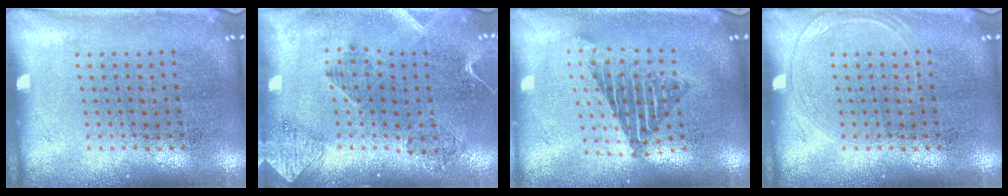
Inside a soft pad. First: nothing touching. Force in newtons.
{"total": 1.9, "press": 1.6, "slide": 0.9}
{"total": 1.7, "press": 1.3, "slide": 1.0}
{"total": 1.2, "press": 1.1, "slide": 0.3}